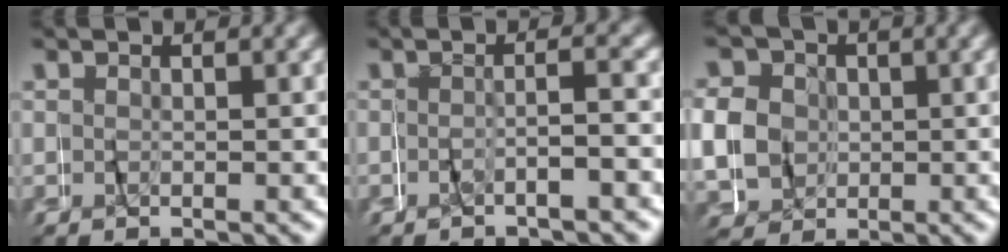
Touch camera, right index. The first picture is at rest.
{"total": 1.9, "force": [-1.6, -0.5, 0.8], "torque": [-0.015, 0.008, -0.034]}
{"total": 7.6, "force": [0.7, 7.1, 2.7], "torque": [-0.067, -0.007, 0.010]}